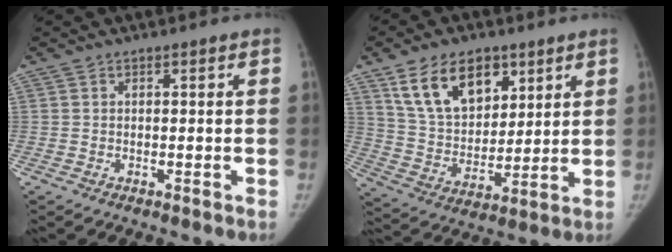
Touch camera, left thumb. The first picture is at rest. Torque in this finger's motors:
{"motor_torque": [0.25, 0.13, 1.65, -1.13, 0.15]}